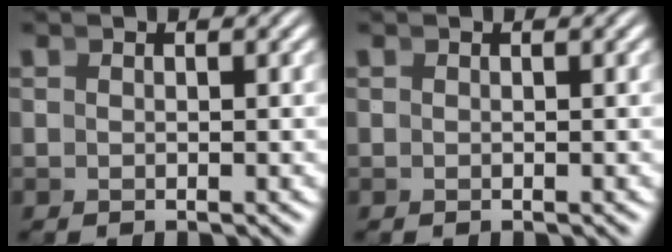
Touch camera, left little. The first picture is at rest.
{"total": 0.0}